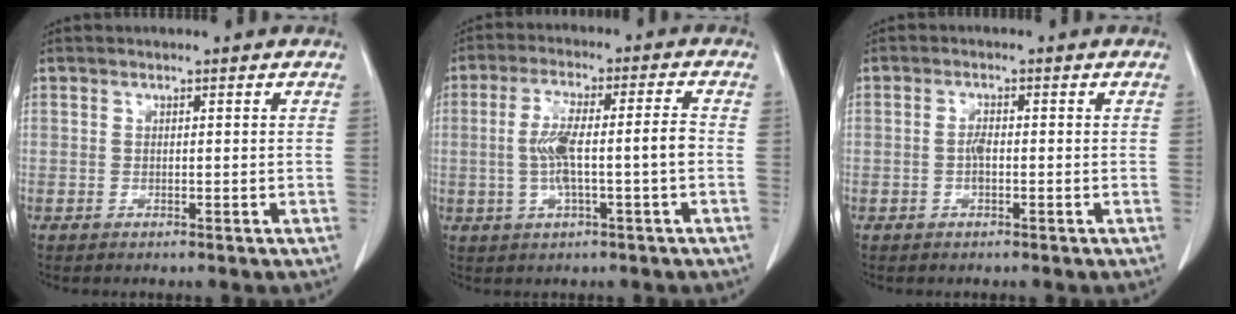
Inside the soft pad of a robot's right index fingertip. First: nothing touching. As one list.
[{"total": 8.7, "force": [-0.9, 0.9, 8.6], "torque": [-0.167, 0.017, -0.016]}, {"total": 1.8, "force": [-0.3, 0.6, 1.7], "torque": [-0.034, 0.002, -0.007]}]